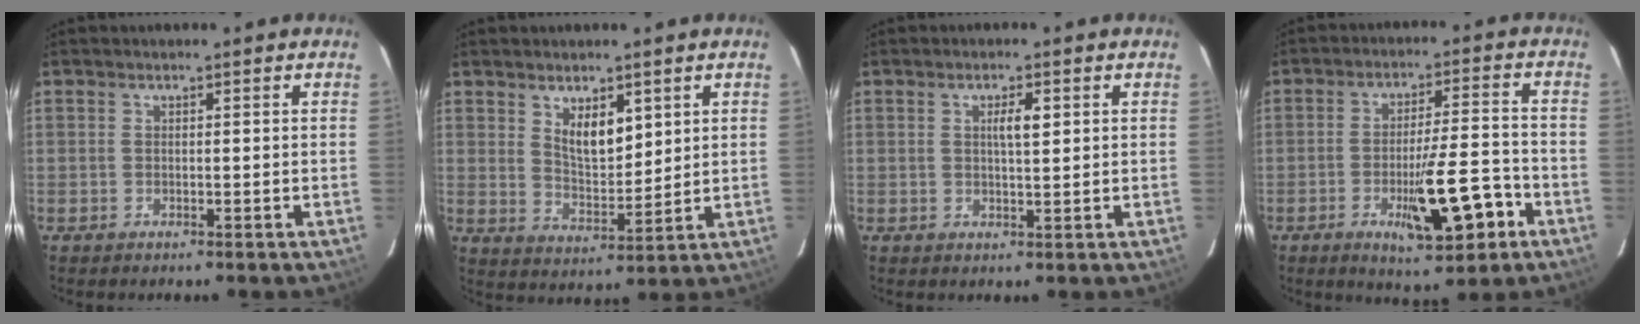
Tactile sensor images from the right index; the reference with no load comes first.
{"total": 6.2, "force": [3.0, 2.6, 4.7], "torque": [-0.085, -0.009, 0.061]}
{"total": 2.7, "force": [0.8, 0.5, 2.6], "torque": [-0.045, 0.002, 0.013]}
{"total": 11.5, "force": [-4.9, 2.0, 10.2], "torque": [-0.159, -0.004, -0.069]}